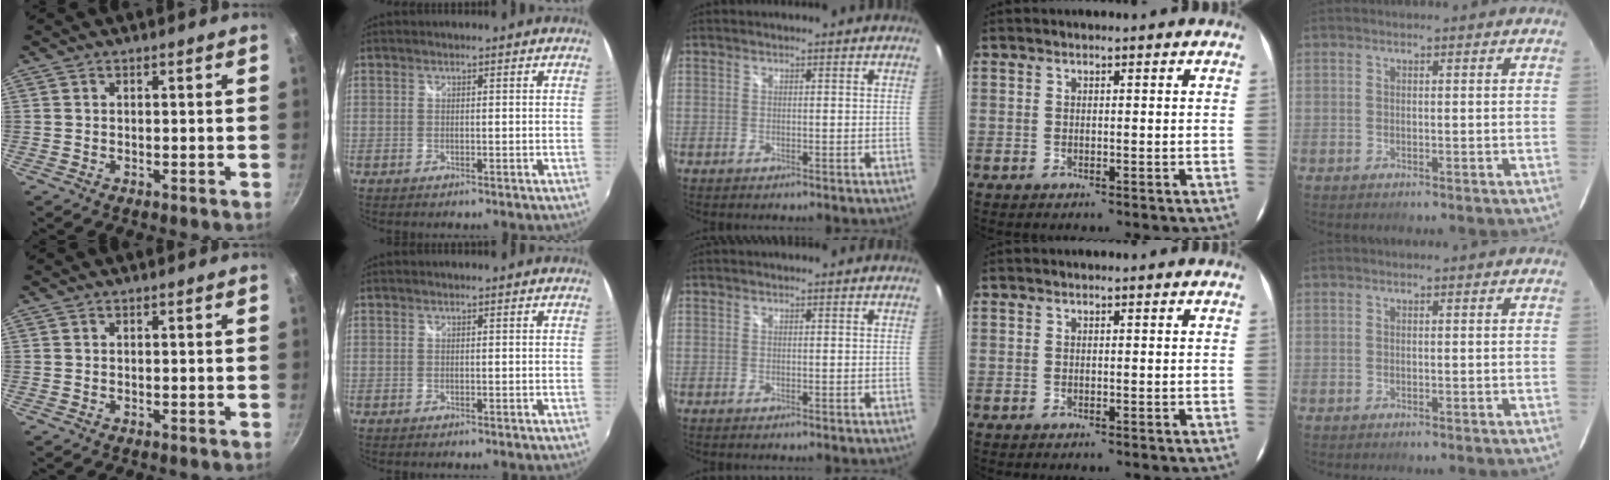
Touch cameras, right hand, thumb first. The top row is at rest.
{}